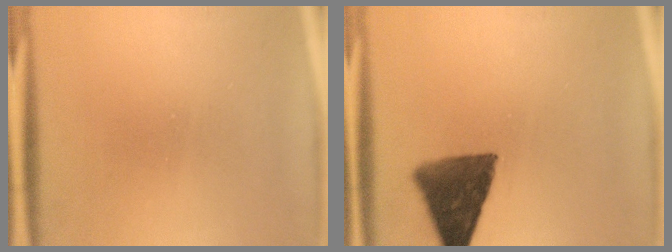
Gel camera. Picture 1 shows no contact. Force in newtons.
{"total": 11.1}